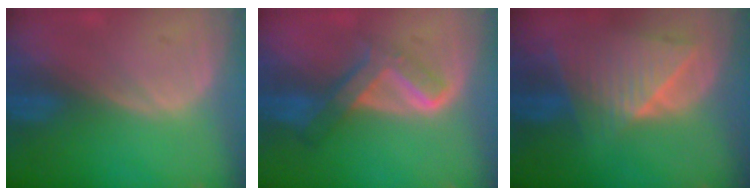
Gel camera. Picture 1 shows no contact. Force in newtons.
{"total": 6.7, "press": 5.7, "slide": 3.6}
{"total": 9.2, "press": 8.2, "slide": 4.2}